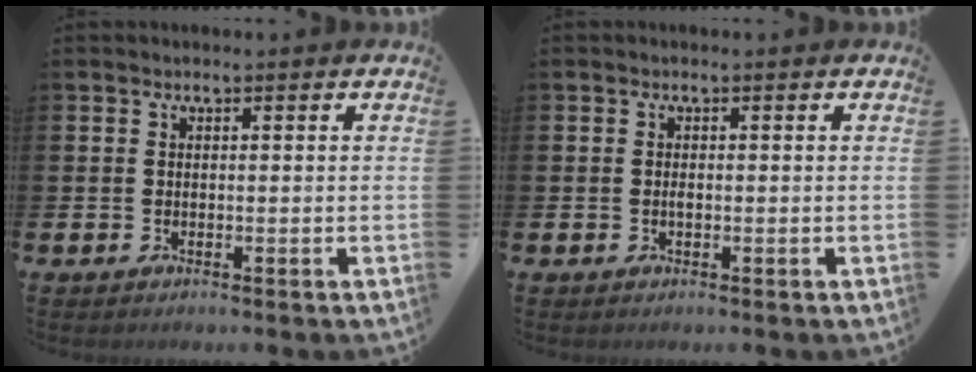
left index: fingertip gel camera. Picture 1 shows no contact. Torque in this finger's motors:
{"motor_torque": [0.23, 0.09, -0.08, 0.03]}